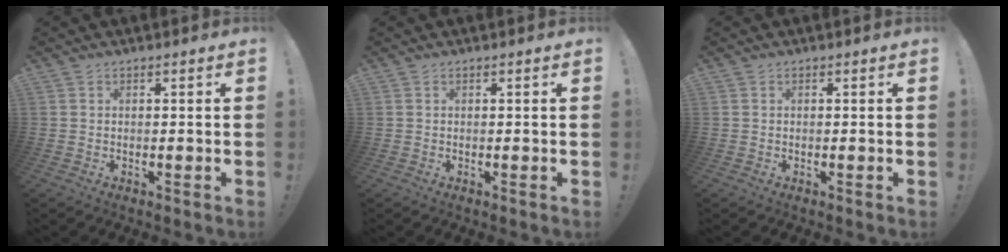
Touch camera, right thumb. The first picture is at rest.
{"total": 0.0}
{"total": 0.0}